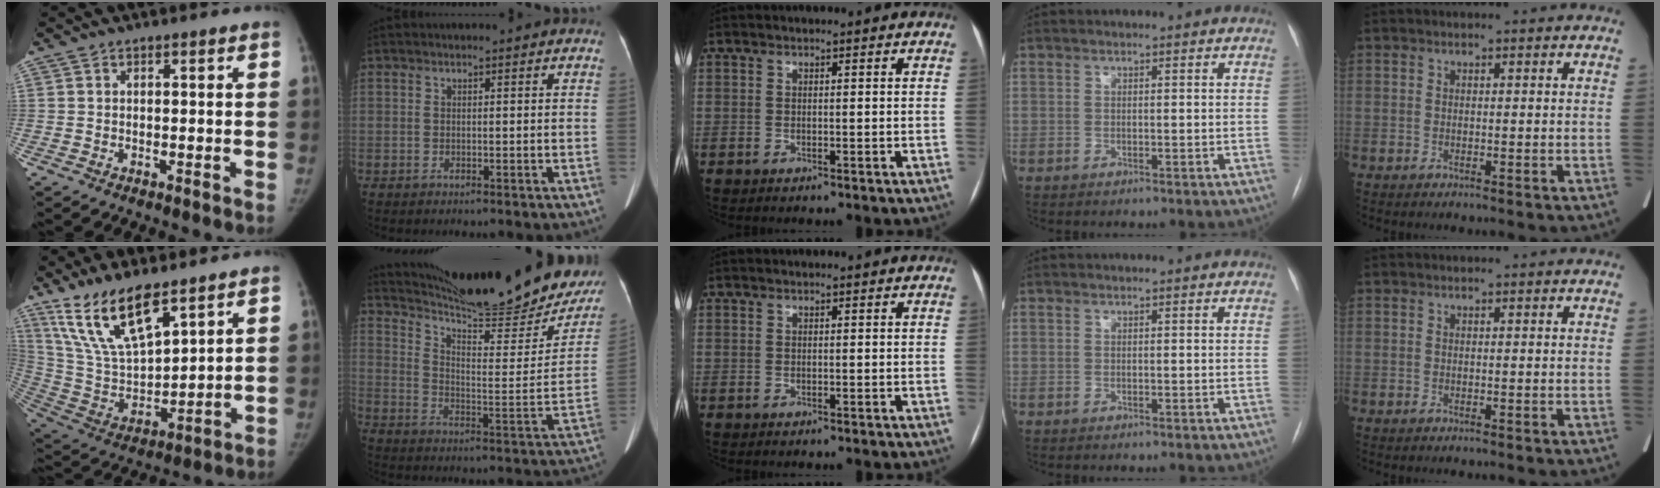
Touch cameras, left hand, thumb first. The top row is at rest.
{"thumb": {"total": 16.7, "force": [11.1, 6.2, 10.9], "torque": [-0.183, -0.050, 0.230]}, "index": {"total": 26.2, "force": [23.2, 3.2, 11.9], "torque": [-0.190, -0.069, 0.309]}}